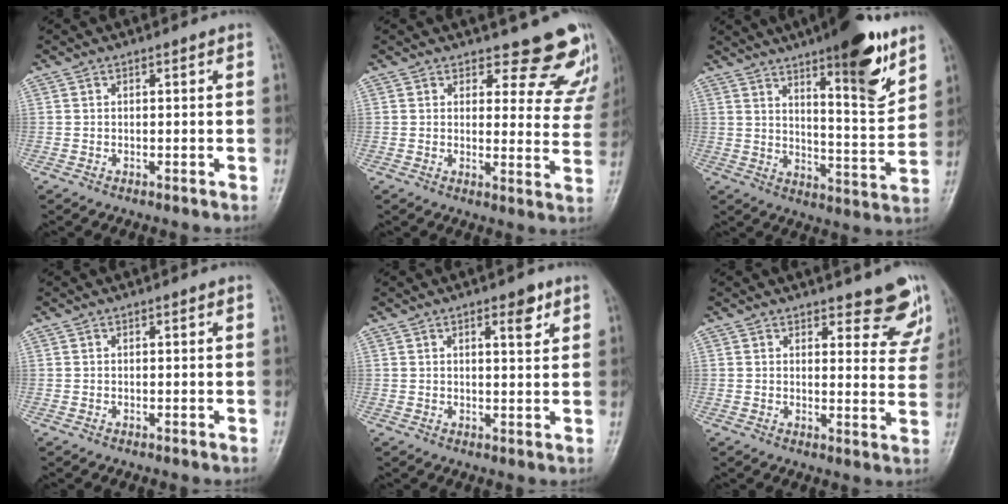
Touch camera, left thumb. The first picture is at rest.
{"total": 11.4, "force": [10.4, 4.2, 2.0], "torque": [0.027, -0.086, 0.098]}
{"total": 16.8, "force": [10.3, 3.8, 12.7], "torque": [-0.158, -0.064, 0.157]}
{"total": 0.0}
{"total": 3.9, "force": [2.1, 1.3, 3.0], "torque": [-0.032, -0.010, 0.030]}
{"total": 7.0, "force": [5.6, 2.7, 3.3], "torque": [-0.001, -0.039, 0.059]}